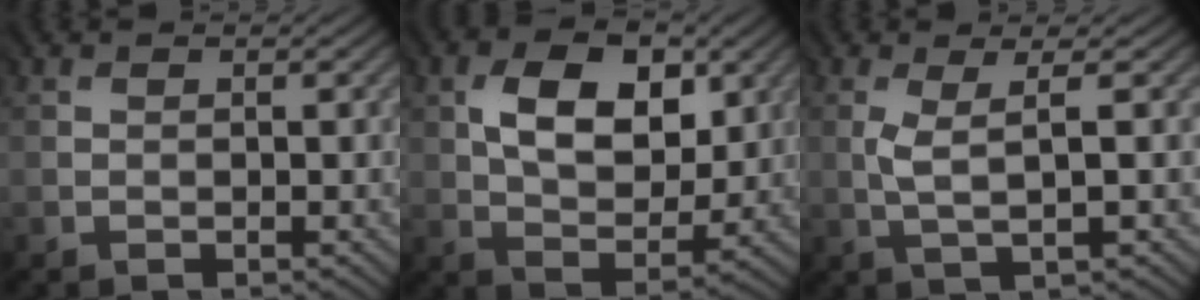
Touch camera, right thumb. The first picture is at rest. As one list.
[{"total": 9.7, "force": [3.1, 6.0, 7.0], "torque": [-0.121, 0.000, 0.054]}, {"total": 2.4, "force": [0.3, 0.0, 2.4], "torque": [-0.050, 0.000, 0.007]}]